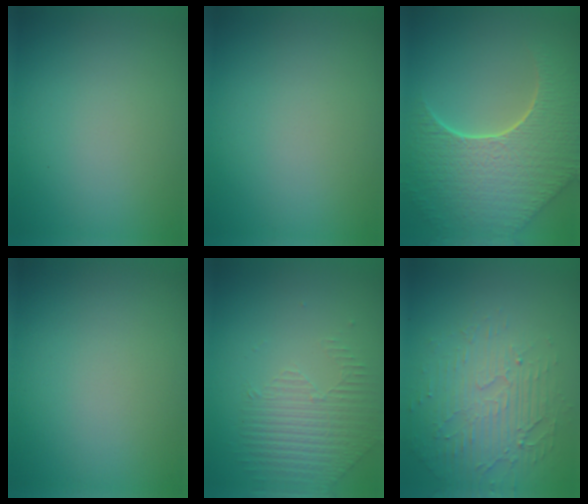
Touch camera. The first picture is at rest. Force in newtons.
{"total": 0.0}
{"total": 8.8, "press": 6.2, "slide": 6.2}
{"total": 0.0}
{"total": 1.7, "press": 1.3, "slide": 1.1}
{"total": 5.2, "press": 3.3, "slide": 4.1}